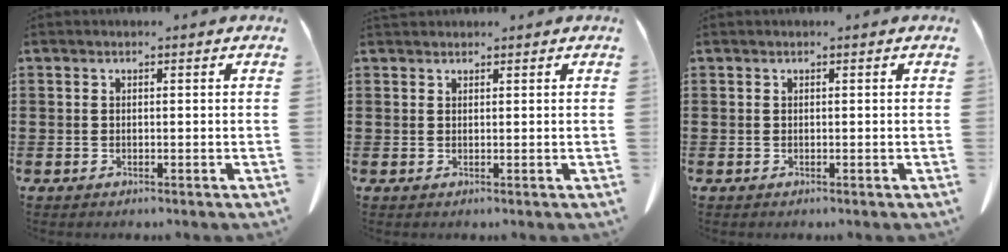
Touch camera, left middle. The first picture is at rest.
{"total": 0.8, "force": [0.8, 0.2, 0.0], "torque": [-0.003, -0.001, 0.016]}
{"total": 0.0}